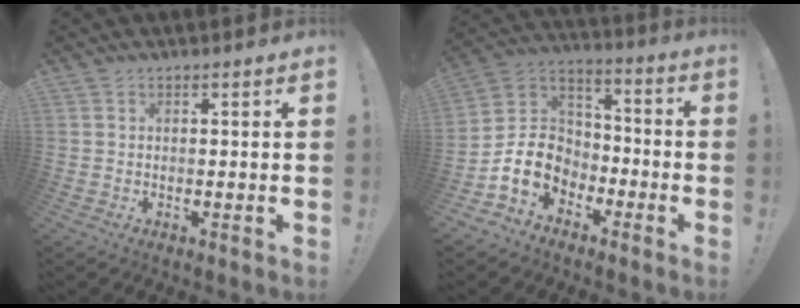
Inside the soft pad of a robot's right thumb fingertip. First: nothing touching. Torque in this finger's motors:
{"motor_torque": [0.70, 0.00, 0.96, -0.92, 0.05]}